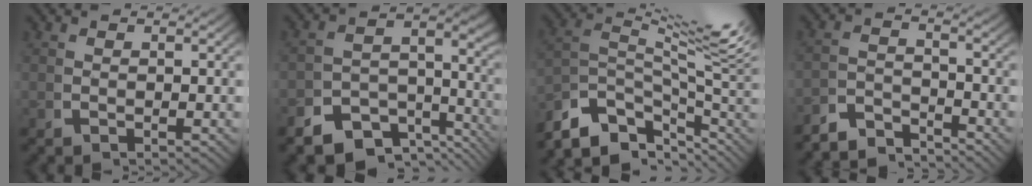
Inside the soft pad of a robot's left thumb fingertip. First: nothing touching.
{"total": 8.0, "force": [-4.2, 4.9, 4.8], "torque": [-0.066, -0.021, -0.069]}
{"total": 9.4, "force": [-2.0, 5.1, 7.6], "torque": [-0.136, -0.029, -0.026]}
{"total": 4.3, "force": [-4.0, 1.2, 0.9], "torque": [-0.010, -0.014, -0.078]}